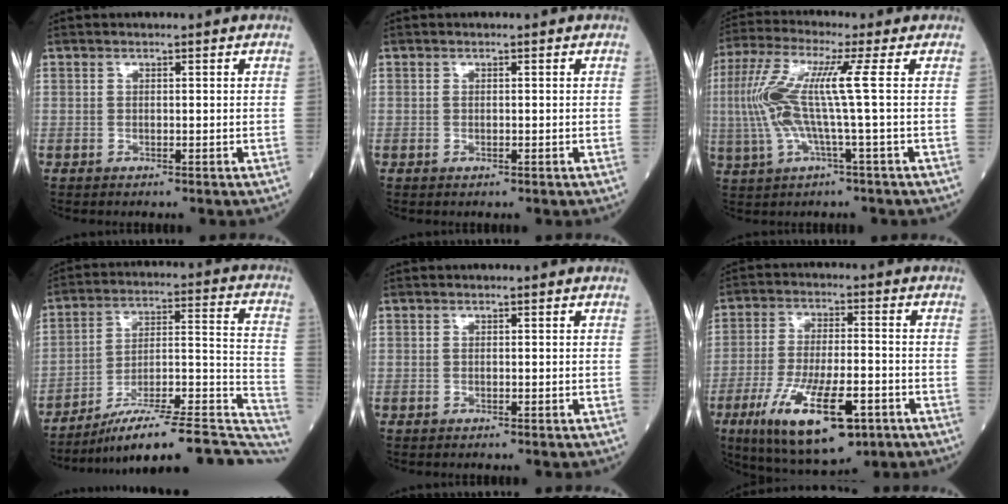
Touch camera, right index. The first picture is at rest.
{"total": 0.0}
{"total": 10.6, "force": [0.5, -0.4, 10.6], "torque": [-0.237, 0.015, 0.002]}
{"total": 25.1, "force": [-21.7, 2.5, 12.3], "torque": [-0.107, 0.023, -0.318]}
{"total": 0.0}
{"total": 15.1, "force": [-7.2, 4.5, 12.6], "torque": [-0.237, -0.019, -0.110]}